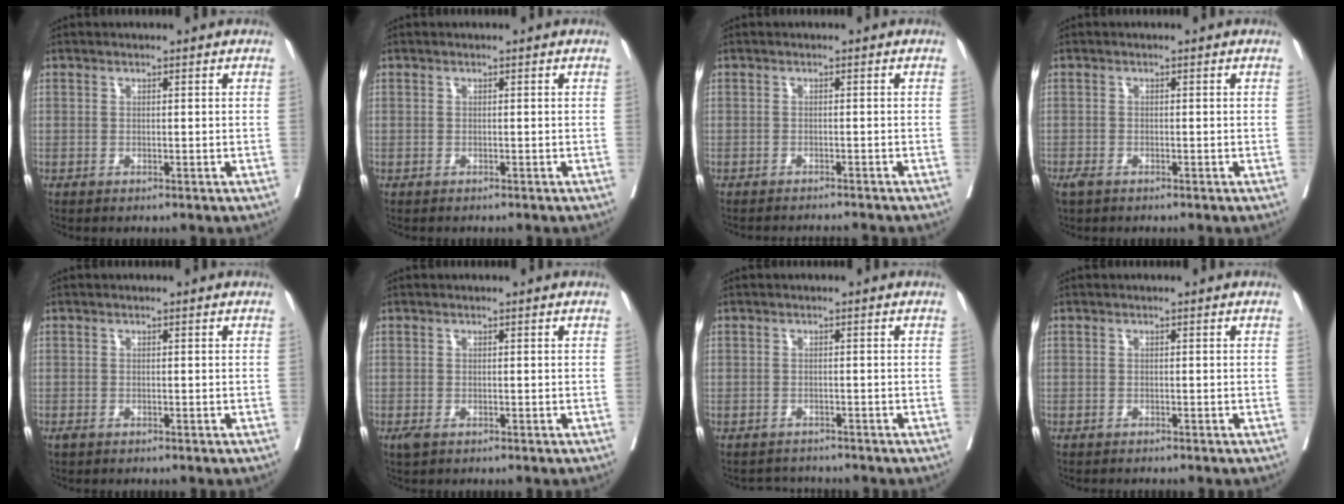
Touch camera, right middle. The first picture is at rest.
{"total": 0.7, "force": [-0.6, 0.2, 0.1], "torque": [-0.011, -0.001, -0.011]}
{"total": 5.3, "force": [-5.2, -0.2, 1.1], "torque": [-0.007, -0.008, -0.065]}
{"total": 1.7, "force": [-1.3, 0.8, 0.9], "torque": [-0.021, -0.004, -0.020]}
{"total": 0.6, "force": [-0.4, 0.3, 0.3], "torque": [-0.011, -0.002, -0.006]}
{"total": 0.8, "force": [-0.5, 0.4, 0.5], "torque": [-0.013, -0.002, -0.006]}
{"total": 2.2, "force": [-2.1, 0.4, -0.6], "torque": [0.011, -0.007, -0.032]}
{"total": 1.1, "force": [-1.0, 0.1, 0.3], "torque": [-0.014, -0.005, -0.013]}